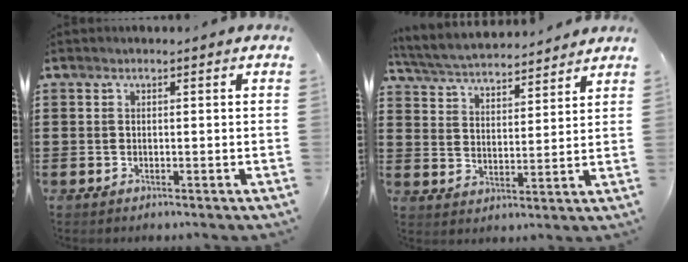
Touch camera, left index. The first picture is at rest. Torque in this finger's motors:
{"motor_torque": [1.04, -1.10, 0.32, 0.08]}